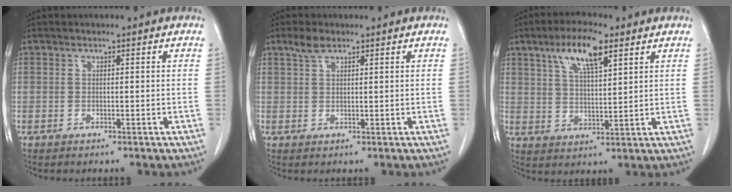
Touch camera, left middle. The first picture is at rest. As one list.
[{"total": 2.4, "force": [1.7, 1.0, 1.4], "torque": [-0.033, 0.008, 0.036]}, {"total": 8.7, "force": [4.9, 2.0, 6.9], "torque": [-0.132, 0.009, 0.089]}]